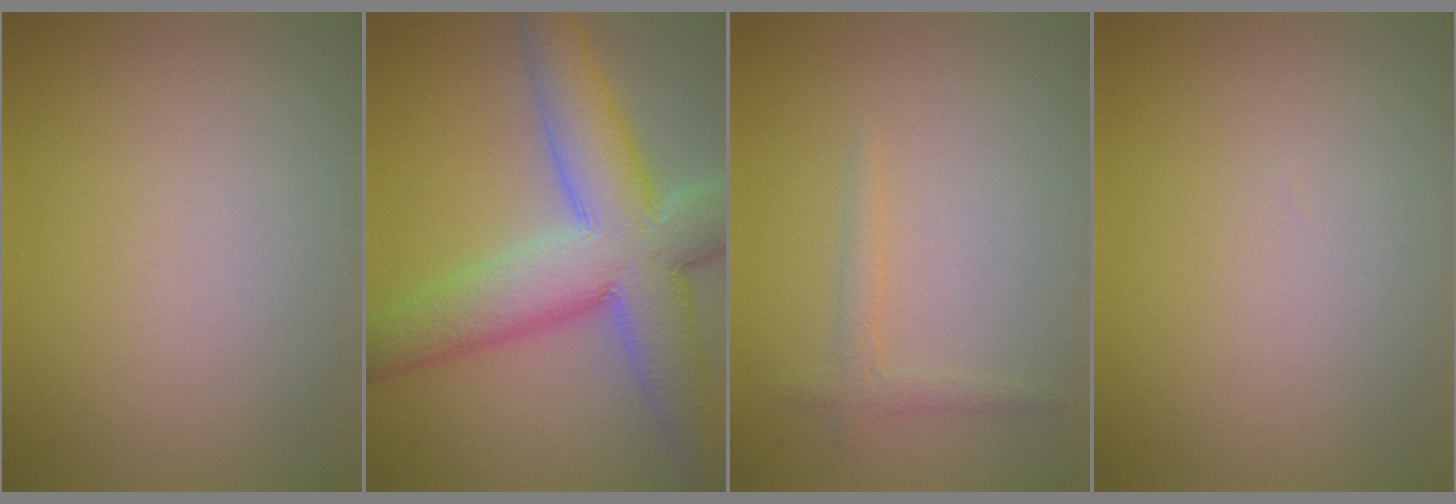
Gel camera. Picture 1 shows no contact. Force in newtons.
{"total": 11.4, "press": 11.3, "slide": 0.7}
{"total": 1.3, "press": 1.3, "slide": 0.1}
{"total": 0.0}